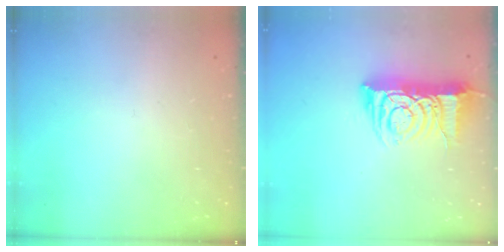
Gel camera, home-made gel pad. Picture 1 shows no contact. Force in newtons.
{"total": 11.7, "press": 11.6, "slide": 1.0}